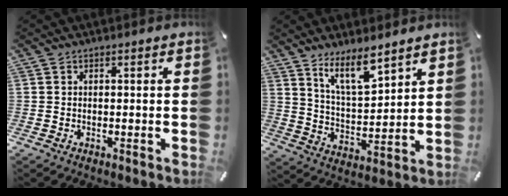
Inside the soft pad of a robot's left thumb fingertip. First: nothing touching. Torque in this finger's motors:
{"motor_torque": [1.74, 0.93, 1.28, -1.46, 0.41]}